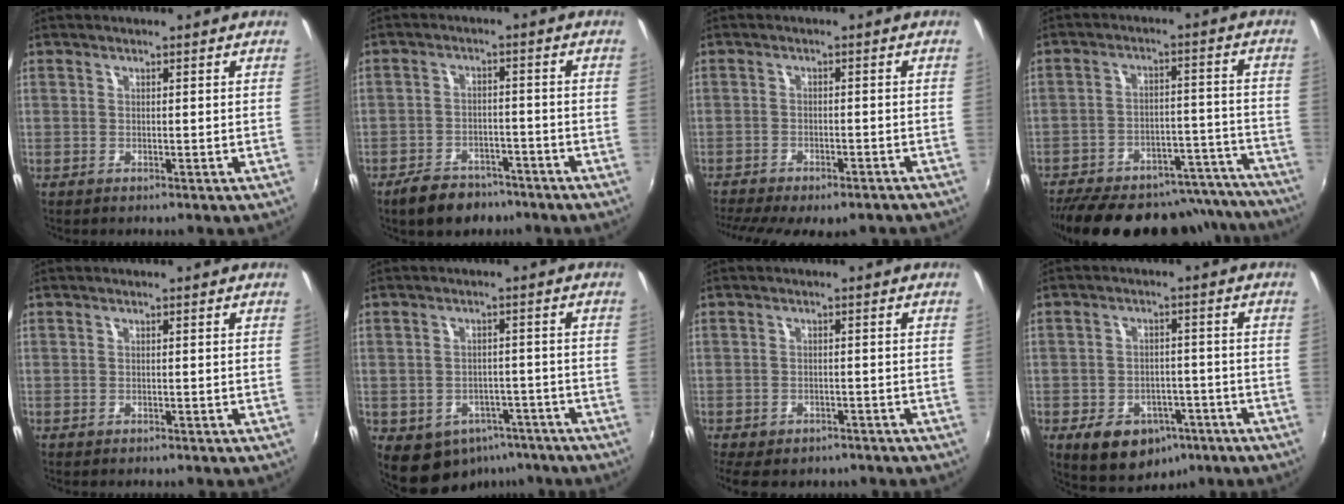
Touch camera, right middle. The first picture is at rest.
{"total": 8.5, "force": [-6.4, 4.5, 3.3], "torque": [-0.083, 0.010, -0.094]}
{"total": 12.8, "force": [-10.3, 3.9, 6.4], "torque": [-0.140, -0.039, -0.146]}
{"total": 25.3, "force": [-22.5, 8.1, 8.1], "torque": [-0.139, 0.046, -0.289]}
{"total": 1.2, "force": [-1.2, 0.2, 0.3], "torque": [-0.010, -0.007, -0.018]}
{"total": 10.2, "force": [-6.0, 7.3, 3.9], "torque": [-0.089, 0.010, -0.060]}
{"total": 8.9, "force": [-7.0, 3.9, 4.1], "torque": [-0.096, -0.027, -0.098]}
{"total": 11.6, "force": [-6.5, 7.9, 5.4], "torque": [-0.116, 0.011, -0.075]}